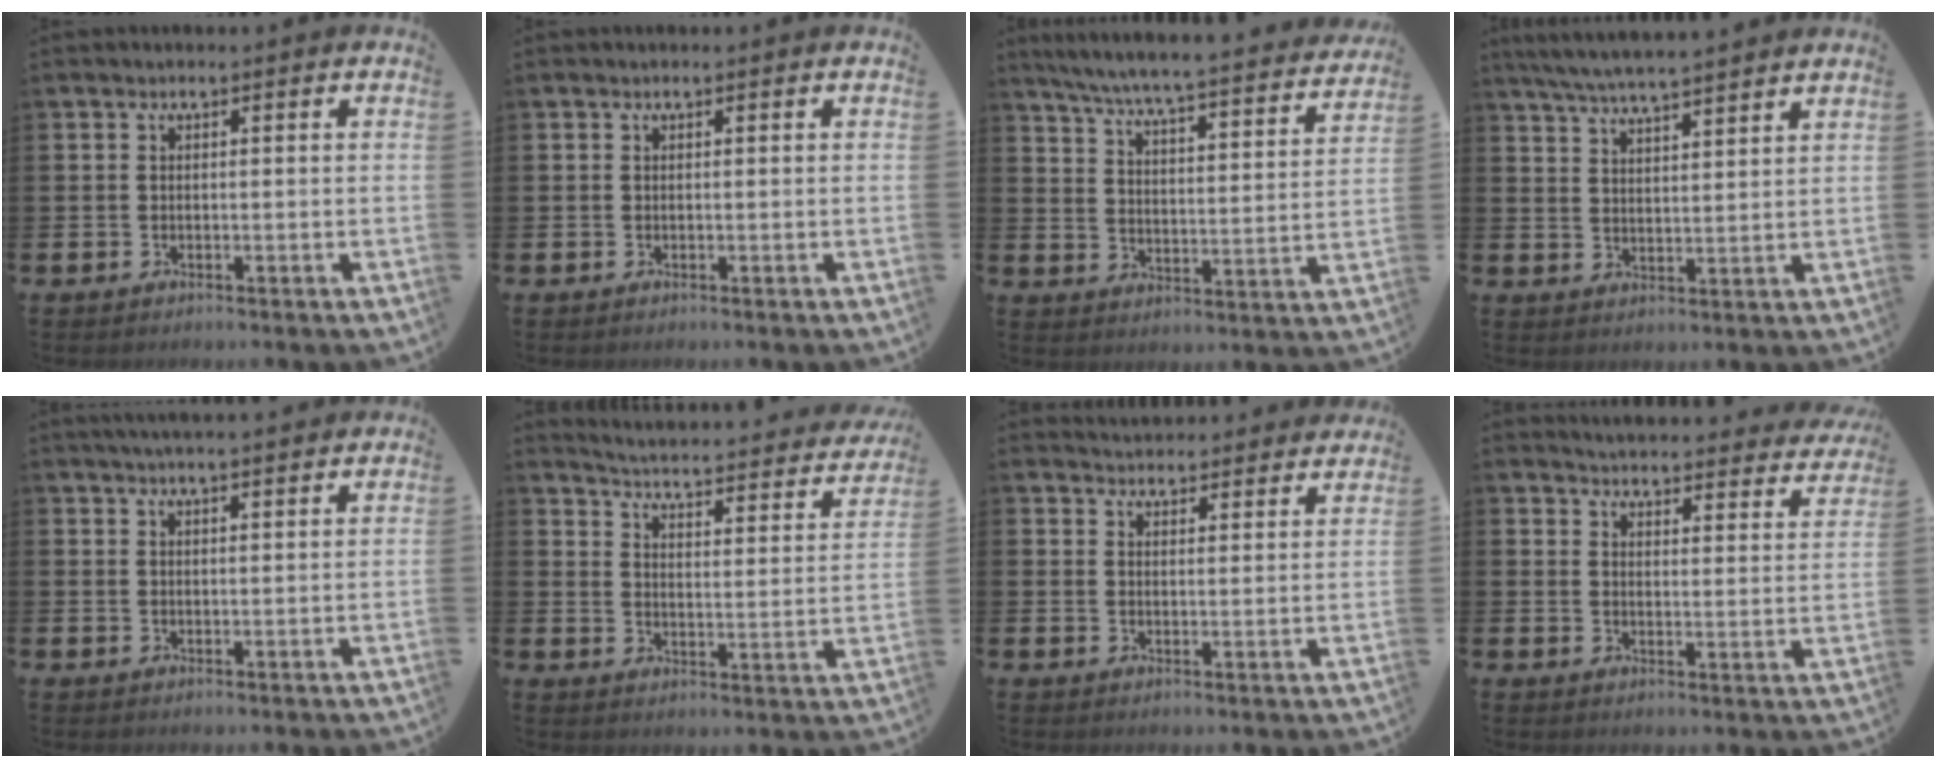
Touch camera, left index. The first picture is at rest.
{"total": 0.0}
{"total": 6.4, "force": [5.9, 0.1, 2.6], "torque": [-0.076, -0.051, 0.095]}
{"total": 6.0, "force": [5.9, -0.1, 1.3], "torque": [-0.045, -0.031, 0.105]}
{"total": 3.3, "force": [3.2, -0.2, 0.7], "torque": [-0.018, -0.009, 0.058]}
{"total": 3.3, "force": [3.1, 0.4, 1.0], "torque": [-0.040, -0.038, 0.042]}
{"total": 4.4, "force": [4.4, 0.5, -0.2], "torque": [-0.003, -0.032, 0.078]}
{"total": 4.5, "force": [4.4, 0.3, 0.3], "torque": [-0.019, -0.042, 0.073]}